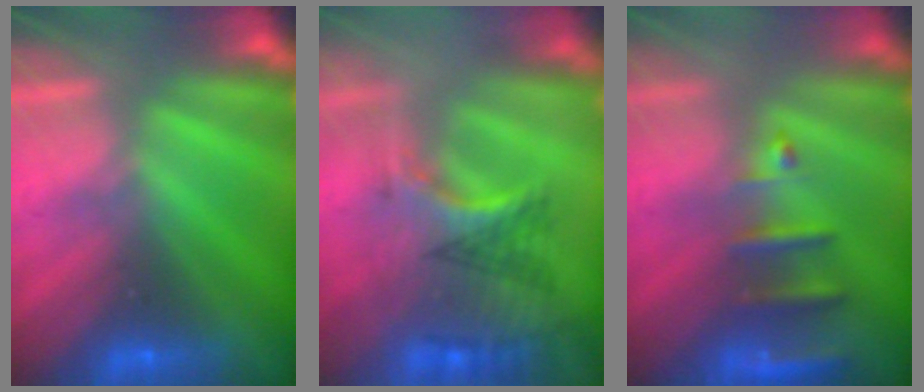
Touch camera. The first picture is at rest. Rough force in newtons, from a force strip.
{"total": 2.9}
{"total": 2.6}